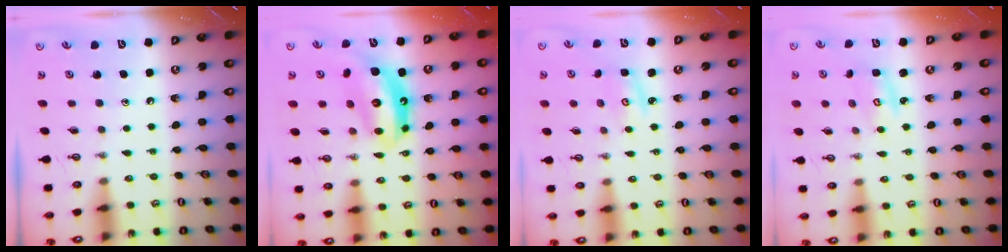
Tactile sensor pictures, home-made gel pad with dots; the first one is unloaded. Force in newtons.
{"total": 12.8, "press": 12.7, "slide": 1.0}
{"total": 3.1, "press": 3.1, "slide": 0.4}
{"total": 2.7, "press": 2.7, "slide": 0.1}